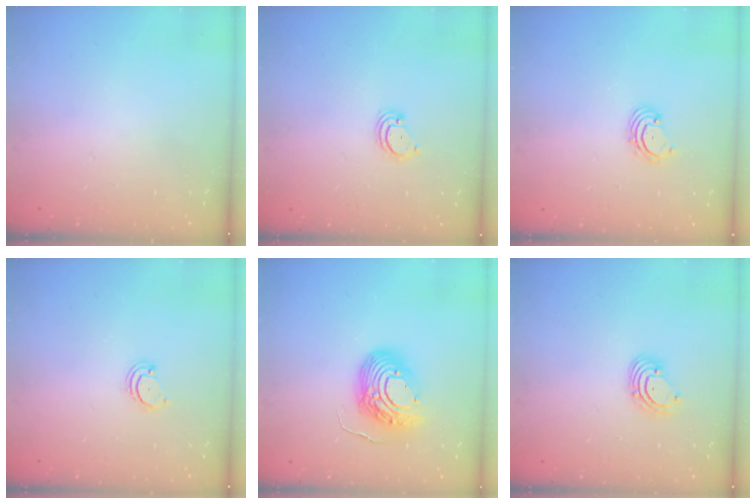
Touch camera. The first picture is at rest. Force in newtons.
{"total": 2.3, "press": 2.3, "slide": 0.2}
{"total": 2.0, "press": 1.9, "slide": 0.6}
{"total": 2.6, "press": 2.5, "slide": 0.5}
{"total": 15.0, "press": 14.9, "slide": 1.9}
{"total": 2.7, "press": 2.7, "slide": 0.3}